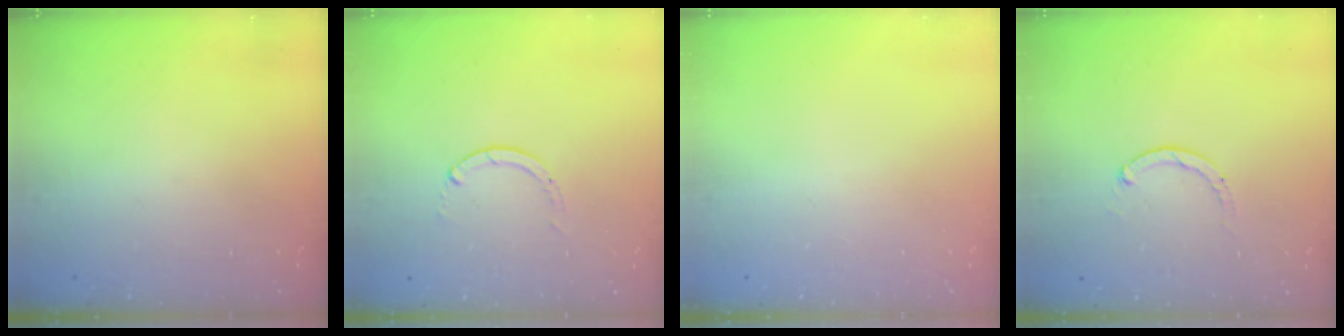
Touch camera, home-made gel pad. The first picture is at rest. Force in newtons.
{"total": 0.0}
{"total": 0.0}
{"total": 1.8, "press": 1.7, "slide": 0.5}